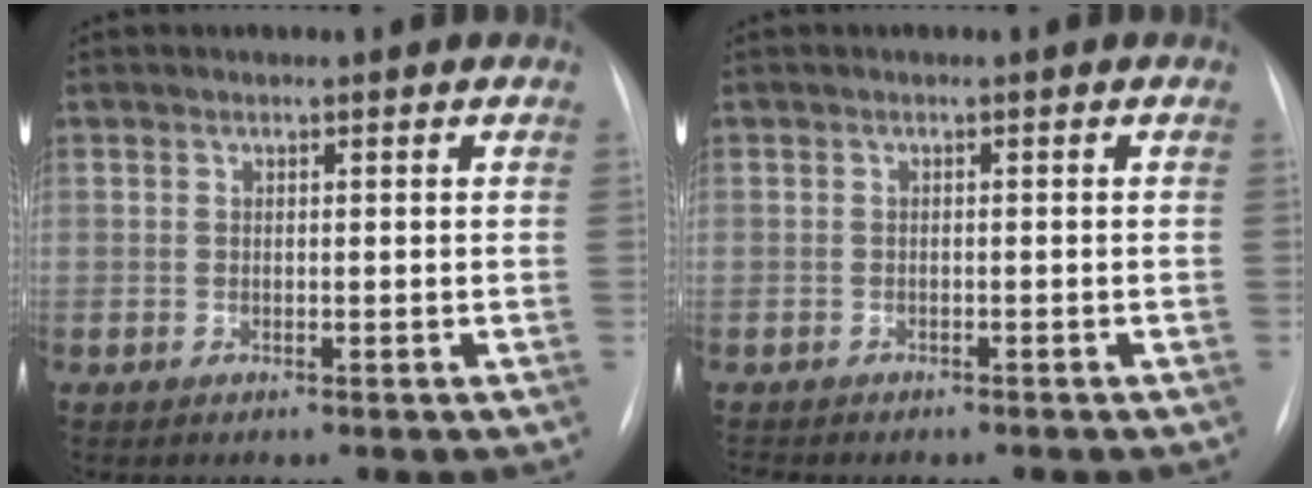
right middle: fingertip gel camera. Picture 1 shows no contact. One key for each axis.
{"total": 4.0, "fx": -3.5, "fy": 1.1, "fz": 1.6, "tx": -0.027, "ty": -0.006, "tz": -0.041}